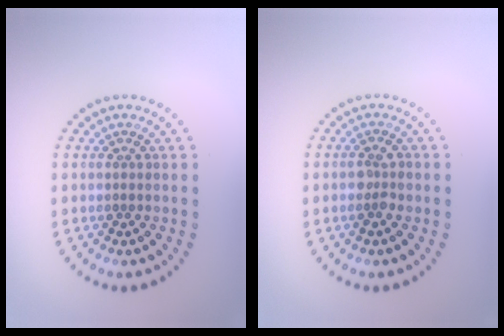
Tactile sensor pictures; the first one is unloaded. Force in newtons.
{"total": 1.4, "press": 1.3, "slide": 0.4}